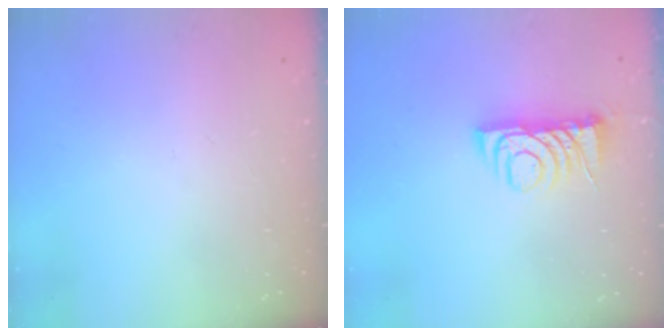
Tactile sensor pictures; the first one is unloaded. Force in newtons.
{"total": 7.0, "press": 7.0, "slide": 0.7}